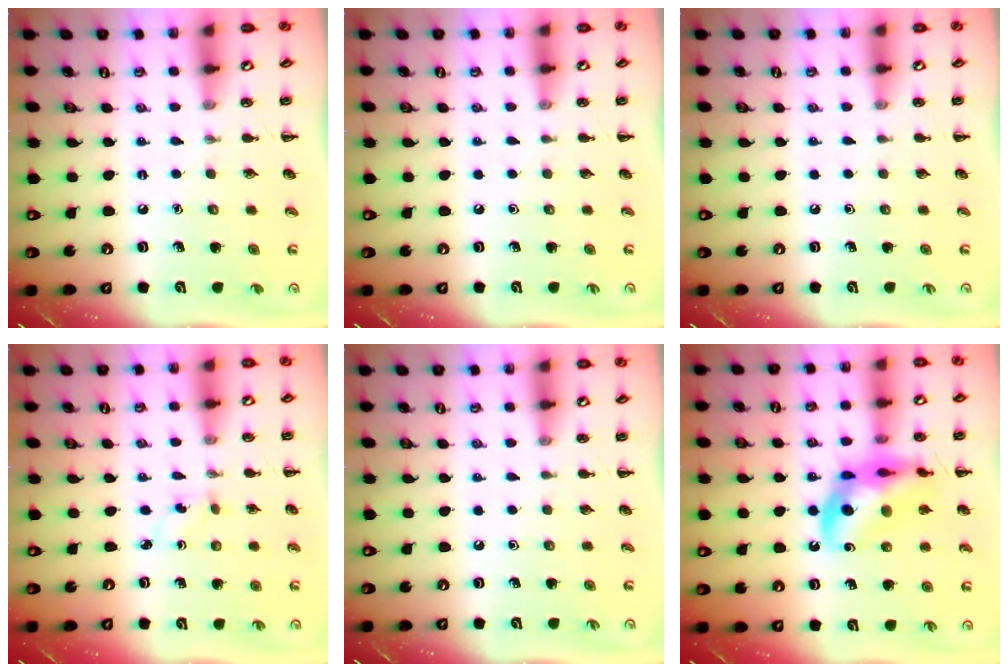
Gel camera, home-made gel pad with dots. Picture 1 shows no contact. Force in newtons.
{"total": 0.0}
{"total": 0.0}
{"total": 1.5, "press": 1.4, "slide": 0.7}
{"total": 0.0}
{"total": 15.4, "press": 14.9, "slide": 3.8}